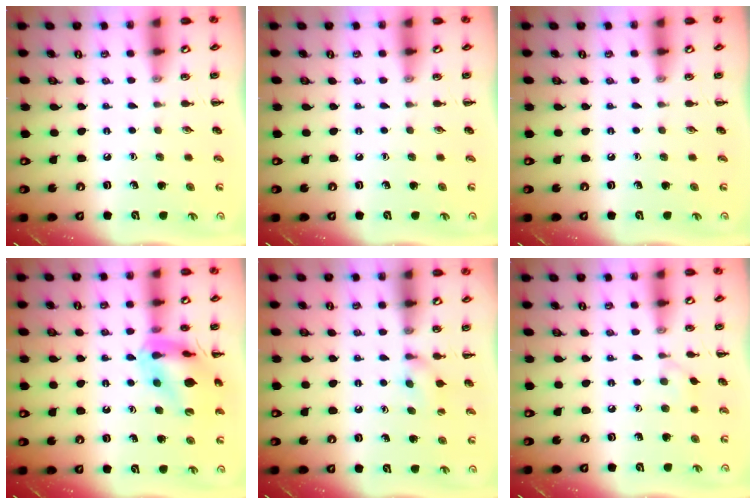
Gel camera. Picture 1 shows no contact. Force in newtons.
{"total": 0.0}
{"total": 0.0}
{"total": 16.6, "press": 16.4, "slide": 2.3}
{"total": 5.7, "press": 5.4, "slide": 1.8}
{"total": 3.2, "press": 3.0, "slide": 1.2}